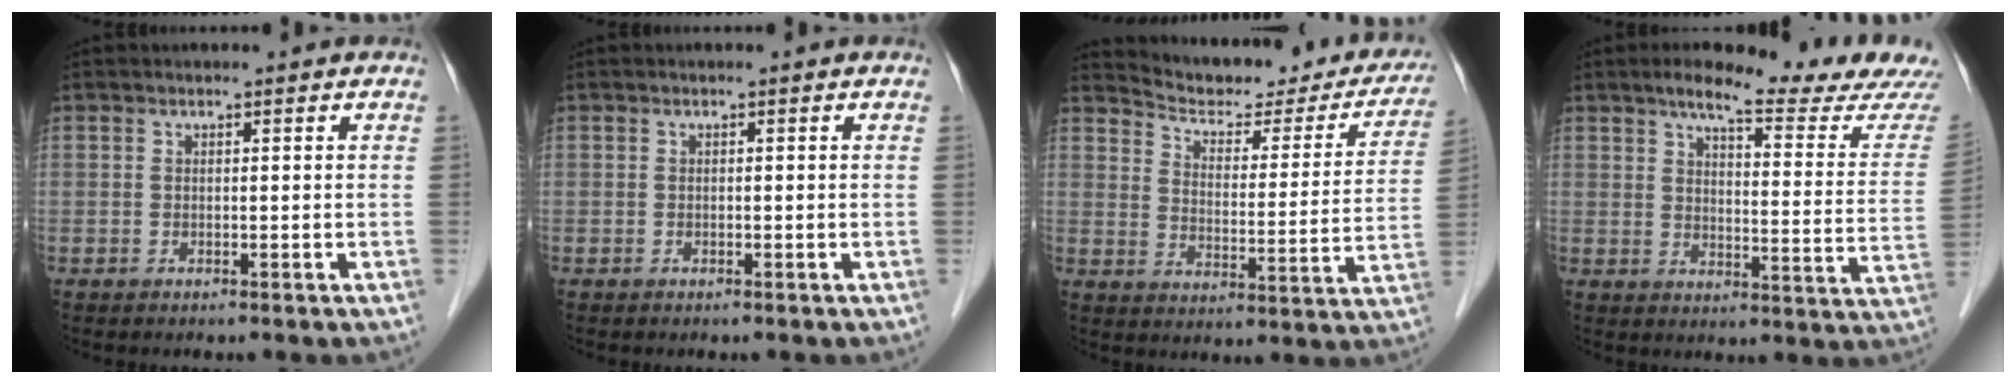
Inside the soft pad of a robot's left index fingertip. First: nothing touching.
{"total": 0.0}
{"total": 20.6, "force": [18.9, 5.3, 6.1], "torque": [-0.070, -0.032, 0.235]}
{"total": 16.1, "force": [14.1, 0.1, 7.6], "torque": [-0.103, -0.045, 0.171]}